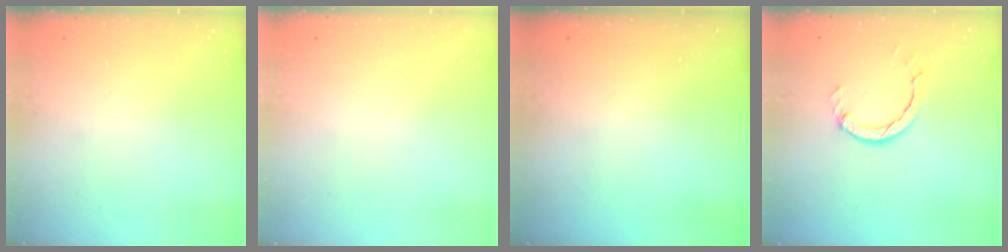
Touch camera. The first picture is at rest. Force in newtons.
{"total": 2.6, "press": 2.6, "slide": 0.2}
{"total": 0.0}
{"total": 3.5, "press": 3.5, "slide": 0.4}